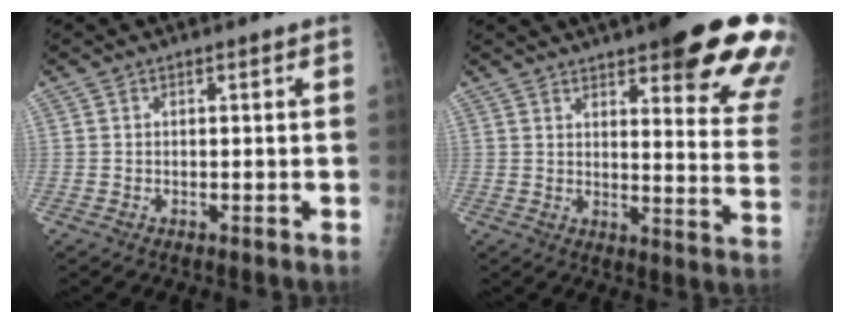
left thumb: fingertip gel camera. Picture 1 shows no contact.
{"total": 22.1, "force": [13.7, 5.0, 16.6], "torque": [-0.175, -0.052, 0.162]}